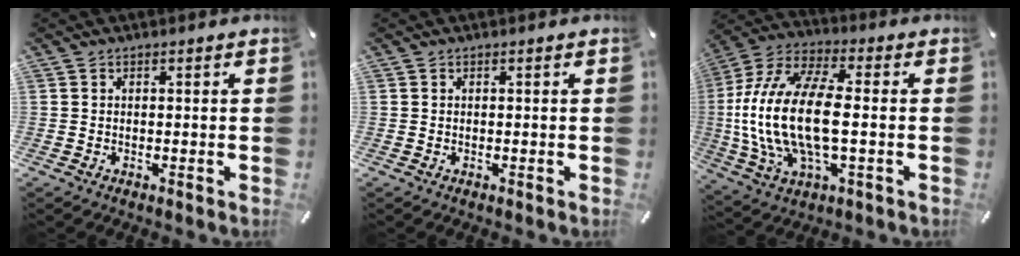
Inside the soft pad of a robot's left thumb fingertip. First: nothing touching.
{"total": 0.0}
{"total": 19.0, "force": [-0.7, 8.9, 16.8], "torque": [-0.368, -0.010, -0.015]}